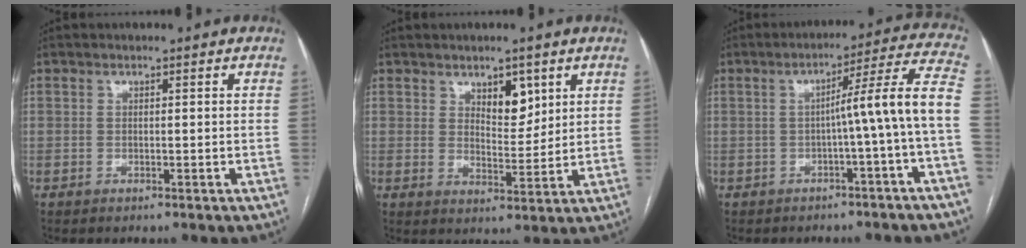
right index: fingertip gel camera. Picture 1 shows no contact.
{"total": 5.4, "force": [2.9, 2.5, 3.7], "torque": [-0.056, -0.003, 0.049]}
{"total": 9.9, "force": [-1.9, -1.8, 9.5], "torque": [-0.121, 0.026, -0.030]}